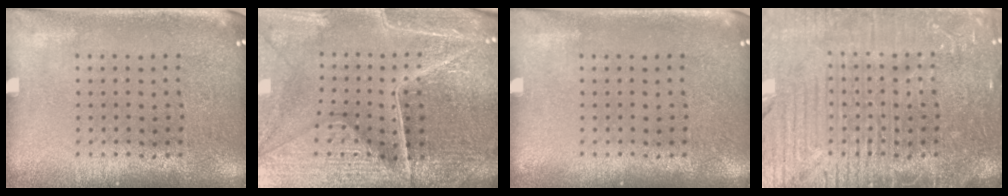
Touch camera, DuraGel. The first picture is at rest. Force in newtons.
{"total": 4.8, "press": 4.6, "slide": 1.3}
{"total": 0.0}
{"total": 7.0, "press": 7.0, "slide": 0.9}